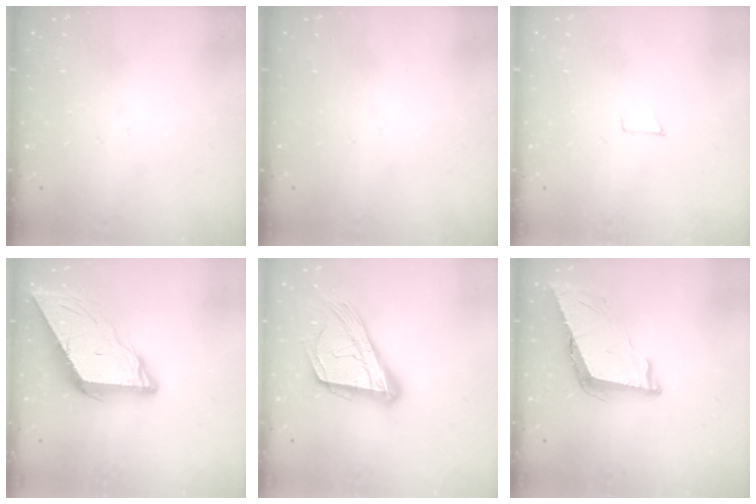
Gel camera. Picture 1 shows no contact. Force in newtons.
{"total": 0.0}
{"total": 3.6, "press": 3.6, "slide": 0.3}
{"total": 10.0, "press": 10.0, "slide": 0.8}
{"total": 18.8, "press": 18.7, "slide": 2.4}
{"total": 8.9, "press": 8.5, "slide": 2.7}